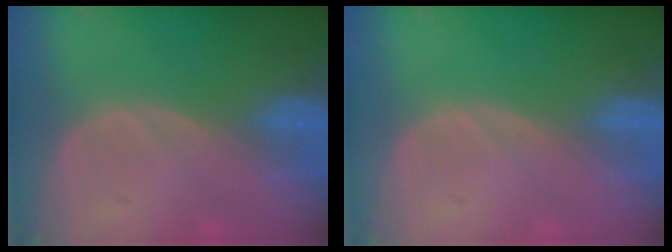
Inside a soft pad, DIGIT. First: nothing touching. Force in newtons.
{"total": 0.0}